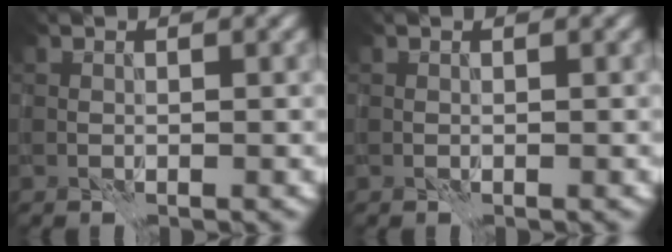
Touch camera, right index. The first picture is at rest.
{"total": 0.0}